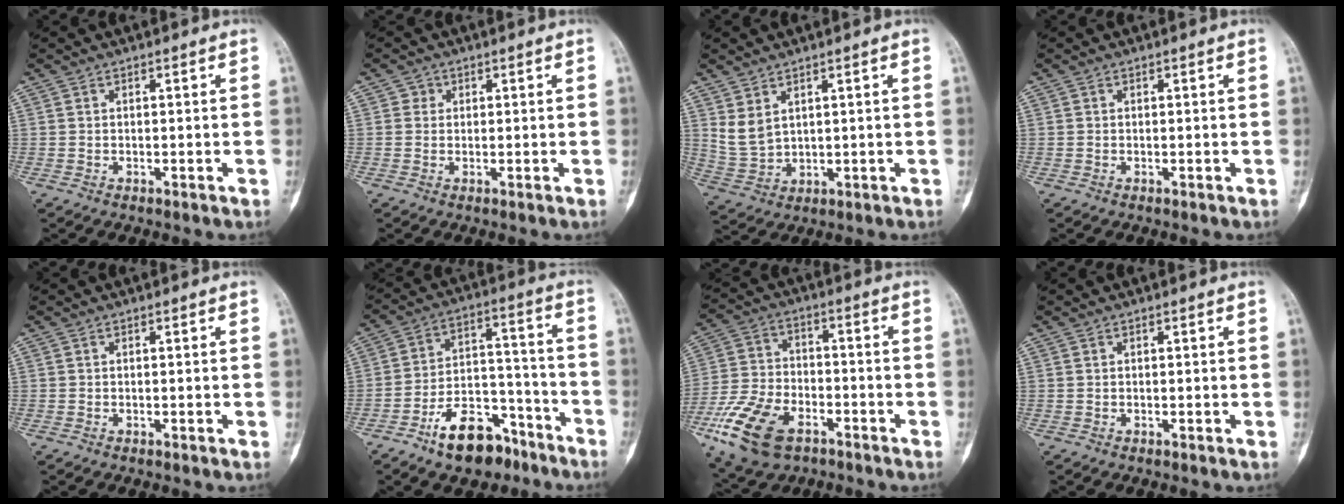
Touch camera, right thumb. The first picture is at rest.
{"total": 1.4, "force": [0.4, 1.4, 0.2], "torque": [0.011, 0.002, 0.002]}
{"total": 5.2, "force": [2.6, 3.0, 3.3], "torque": [-0.061, -0.015, 0.069]}
{"total": 0.0}
{"total": 0.0}
{"total": 14.1, "force": [-9.3, 7.4, 7.5], "torque": [-0.094, 0.085, -0.156]}
{"total": 15.9, "force": [-8.1, 8.8, 10.4], "torque": [-0.211, 0.018, -0.152]}
{"total": 0.0}